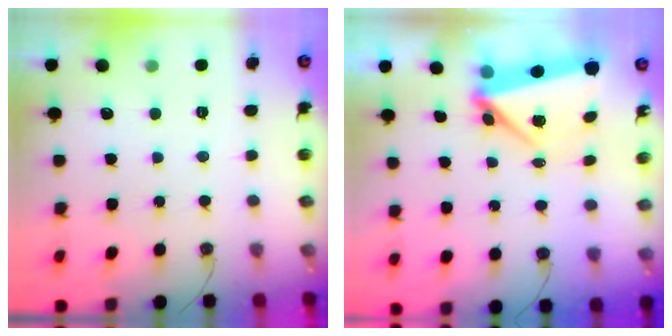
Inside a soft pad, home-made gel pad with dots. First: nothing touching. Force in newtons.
{"total": 5.1, "press": 4.9, "slide": 1.6}